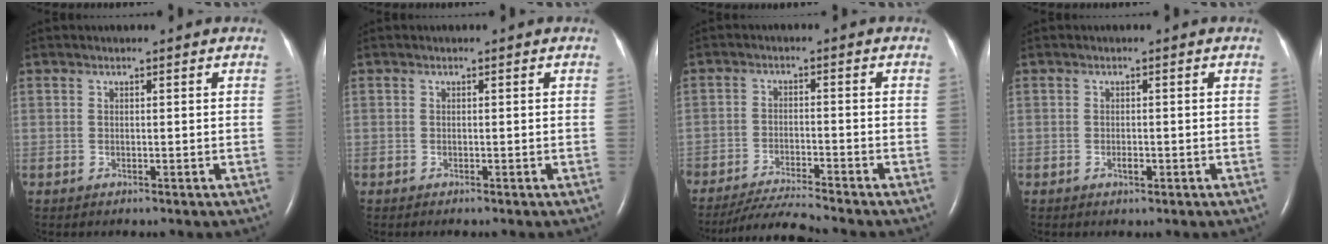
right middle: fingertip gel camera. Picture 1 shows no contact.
{"total": 0.5, "force": [-0.4, 0.0, 0.3], "torque": [-0.008, -0.001, -0.007]}
{"total": 6.3, "force": [-5.9, -1.4, 1.4], "torque": [-0.026, -0.018, -0.111]}
{"total": 1.0, "force": [-0.5, 0.4, 0.8], "torque": [-0.016, 0.000, -0.007]}